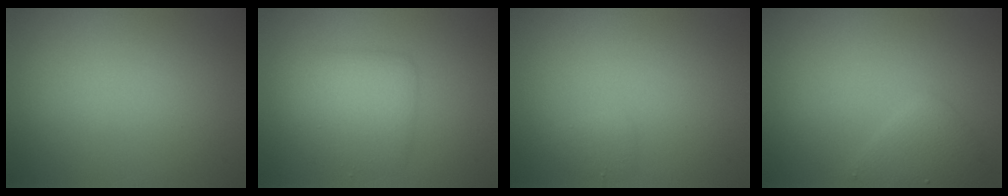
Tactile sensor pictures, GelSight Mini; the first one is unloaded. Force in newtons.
{"total": 3.4, "press": 3.4, "slide": 0.1}
{"total": 1.1, "press": 1.1, "slide": 0.1}
{"total": 2.1, "press": 2.1, "slide": 0.0}